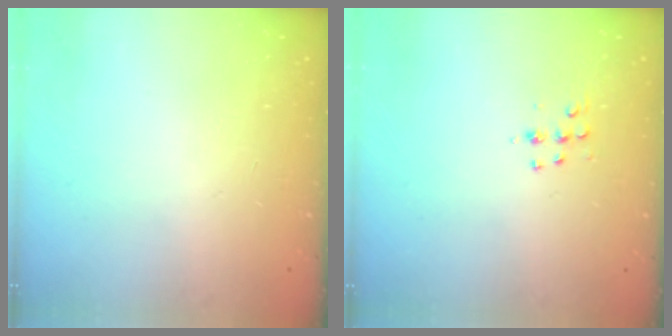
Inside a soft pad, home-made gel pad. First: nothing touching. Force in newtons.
{"total": 5.5, "press": 5.5, "slide": 0.4}